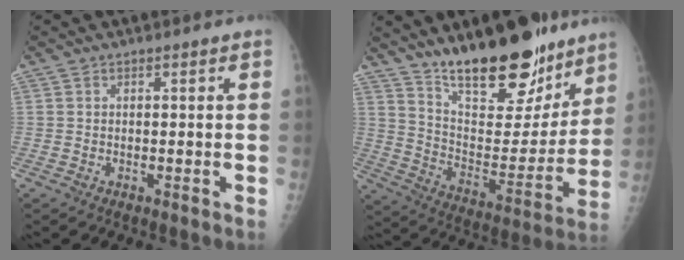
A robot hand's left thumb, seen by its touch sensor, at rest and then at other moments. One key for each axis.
{"total": 23.5, "fx": 17.2, "fy": 8.7, "fz": 13.4, "tx": -0.158, "ty": -0.100, "tz": 0.278}